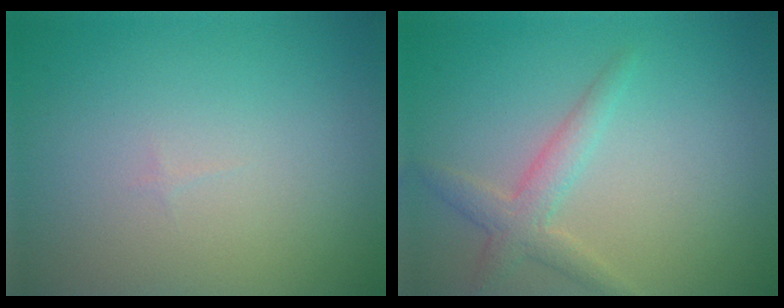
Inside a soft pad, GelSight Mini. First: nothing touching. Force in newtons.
{"total": 2.4, "press": 2.4, "slide": 0.1}